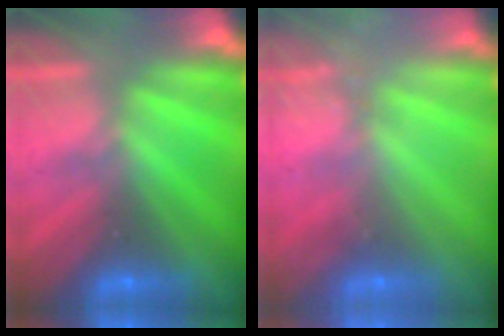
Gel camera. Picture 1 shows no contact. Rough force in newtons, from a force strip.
{"total": 2.6}